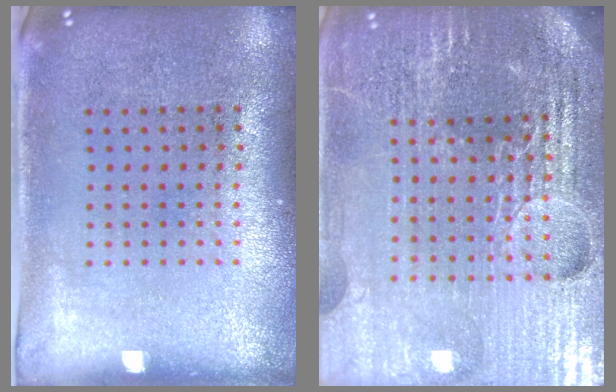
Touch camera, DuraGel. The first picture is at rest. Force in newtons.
{"total": 6.1, "press": 5.4, "slide": 2.7}